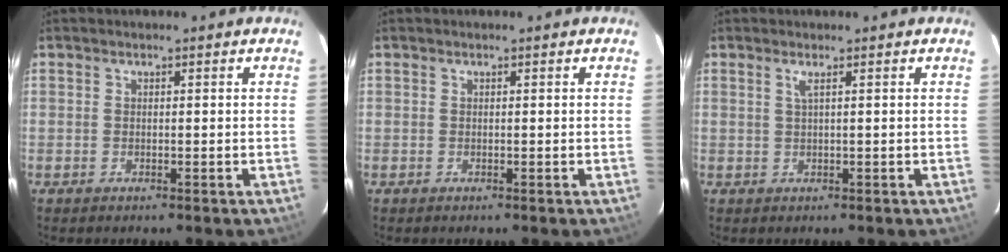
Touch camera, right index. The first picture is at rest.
{"total": 0.0}
{"total": 1.1, "force": [0.4, -0.4, 1.0], "torque": [-0.018, 0.001, 0.007]}